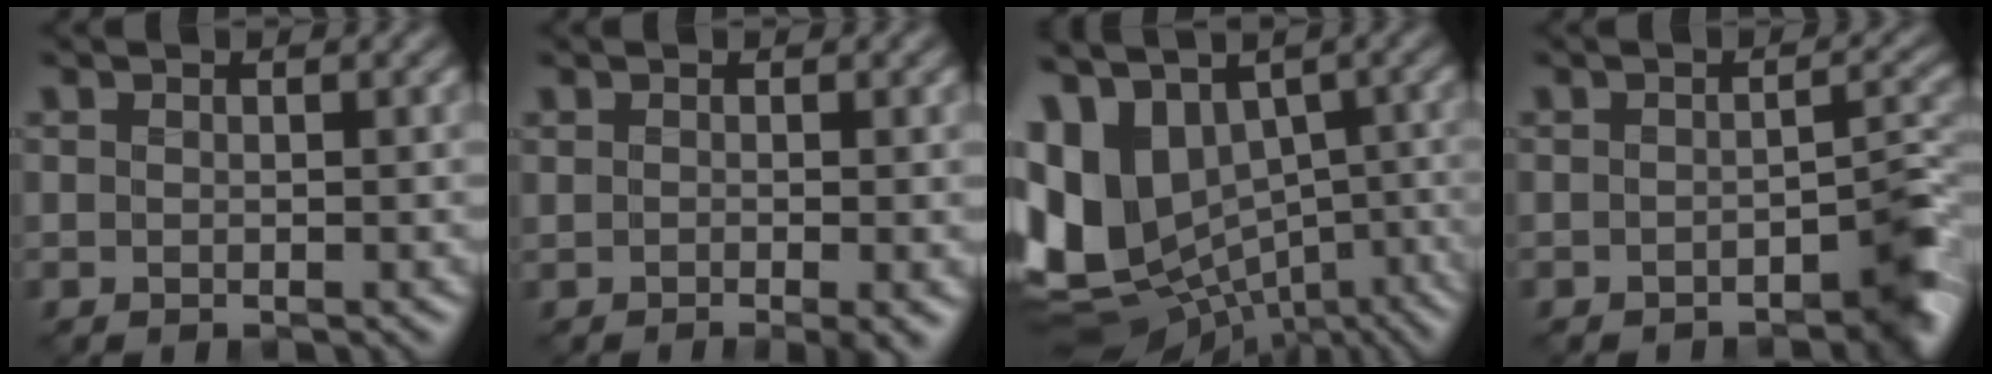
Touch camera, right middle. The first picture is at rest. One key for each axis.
{"total": 1.0, "fx": -0.2, "fy": 0.1, "fz": 0.9, "tx": -0.017, "ty": 0.001, "tz": -0.003}
{"total": 14.4, "fx": -0.5, "fy": 9.8, "fz": 10.6, "tx": -0.233, "ty": -0.010, "tz": 0.025}
{"total": 5.1, "fx": -3.0, "fy": 2.0, "fz": 3.7, "tx": -0.034, "ty": -0.003, "tz": -0.048}